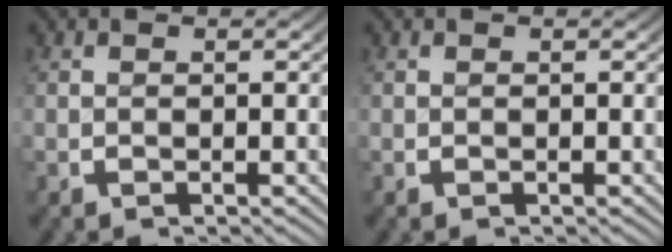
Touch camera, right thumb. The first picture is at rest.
{"total": 0.0}